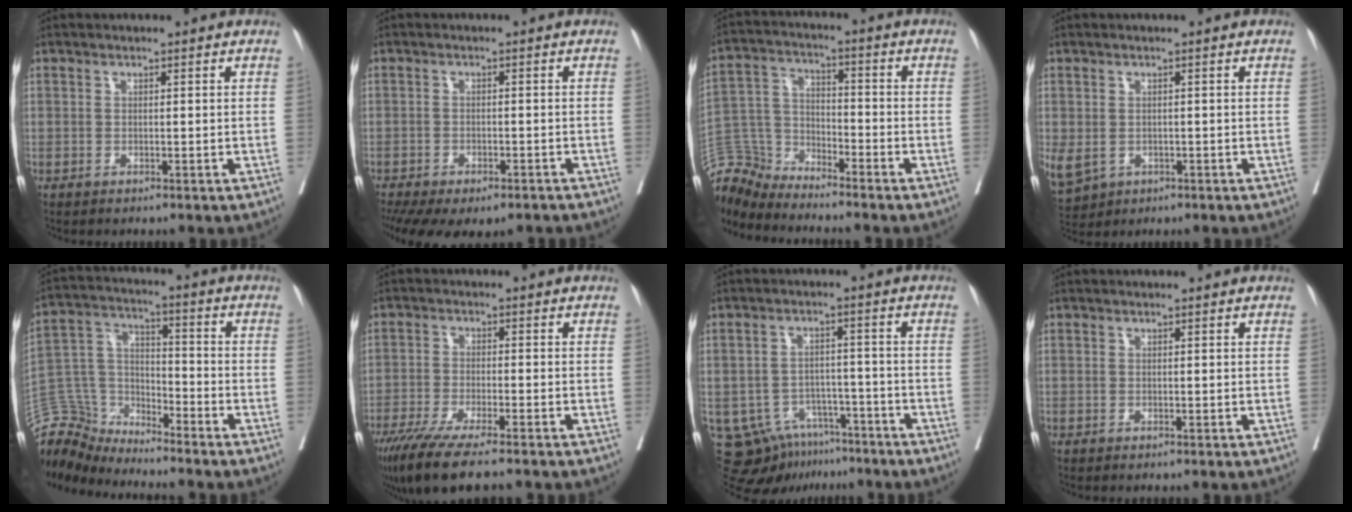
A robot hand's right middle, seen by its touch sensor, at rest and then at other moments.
{"total": 13.0, "force": [-9.4, 5.9, 6.7], "torque": [-0.149, -0.015, -0.125]}
{"total": 7.6, "force": [-7.5, 0.5, -1.3], "torque": [0.015, 0.025, -0.151]}
{"total": 7.9, "force": [-2.2, 6.6, 3.9], "torque": [-0.116, -0.007, -0.021]}
{"total": 9.6, "force": [-9.4, 1.7, -0.7], "torque": [0.005, 0.039, -0.189]}
{"total": 10.3, "force": [-7.9, 0.8, 6.5], "torque": [-0.107, -0.026, -0.132]}
{"total": 9.5, "force": [-6.4, 6.4, 2.8], "torque": [-0.045, 0.017, -0.091]}
{"total": 0.0}